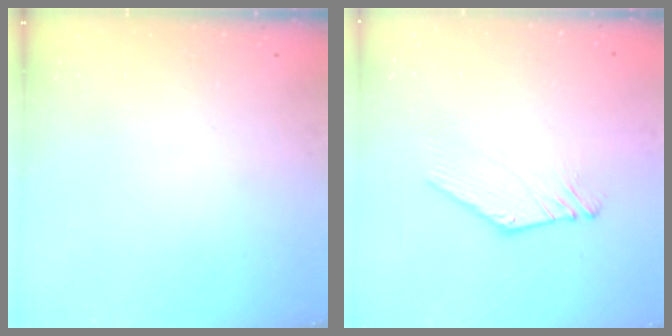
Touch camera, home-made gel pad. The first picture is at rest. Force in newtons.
{"total": 2.0, "press": 2.0, "slide": 0.0}